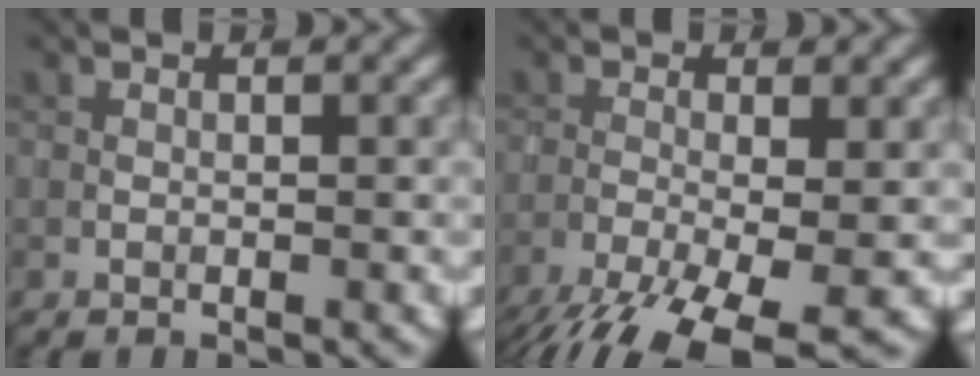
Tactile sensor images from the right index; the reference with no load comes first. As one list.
[{"total": 9.5, "force": [-5.7, 2.8, 7.1], "torque": [-0.146, -0.030, -0.098]}]